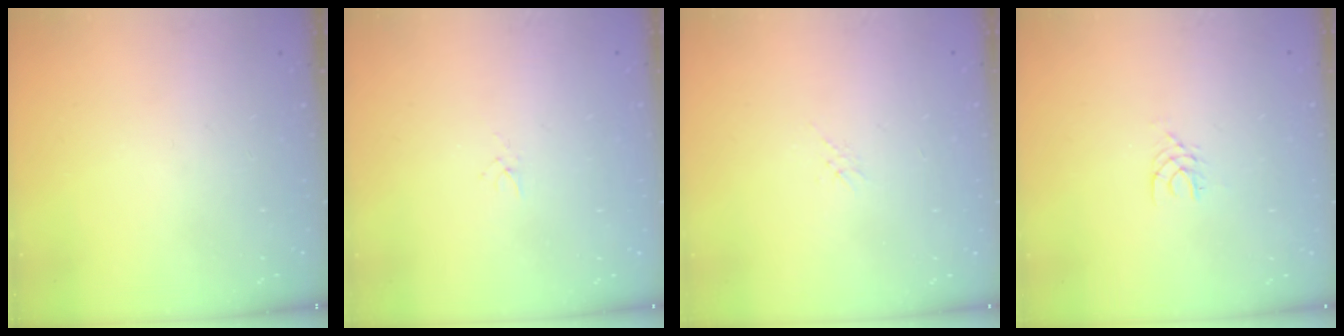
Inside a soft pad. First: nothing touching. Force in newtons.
{"total": 1.0, "press": 1.0, "slide": 0.3}
{"total": 1.7, "press": 1.6, "slide": 0.4}
{"total": 3.1, "press": 3.0, "slide": 0.4}